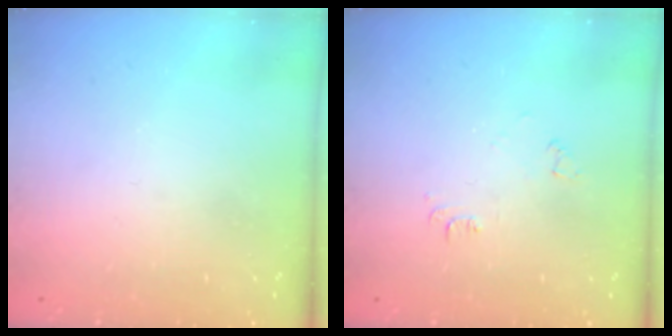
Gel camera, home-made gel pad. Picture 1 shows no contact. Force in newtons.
{"total": 3.5, "press": 3.4, "slide": 0.5}